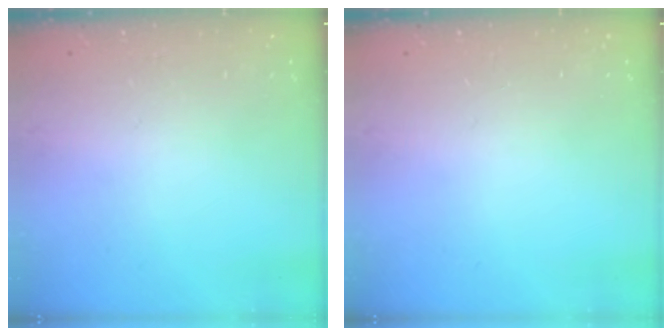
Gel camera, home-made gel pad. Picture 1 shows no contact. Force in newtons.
{"total": 0.0}